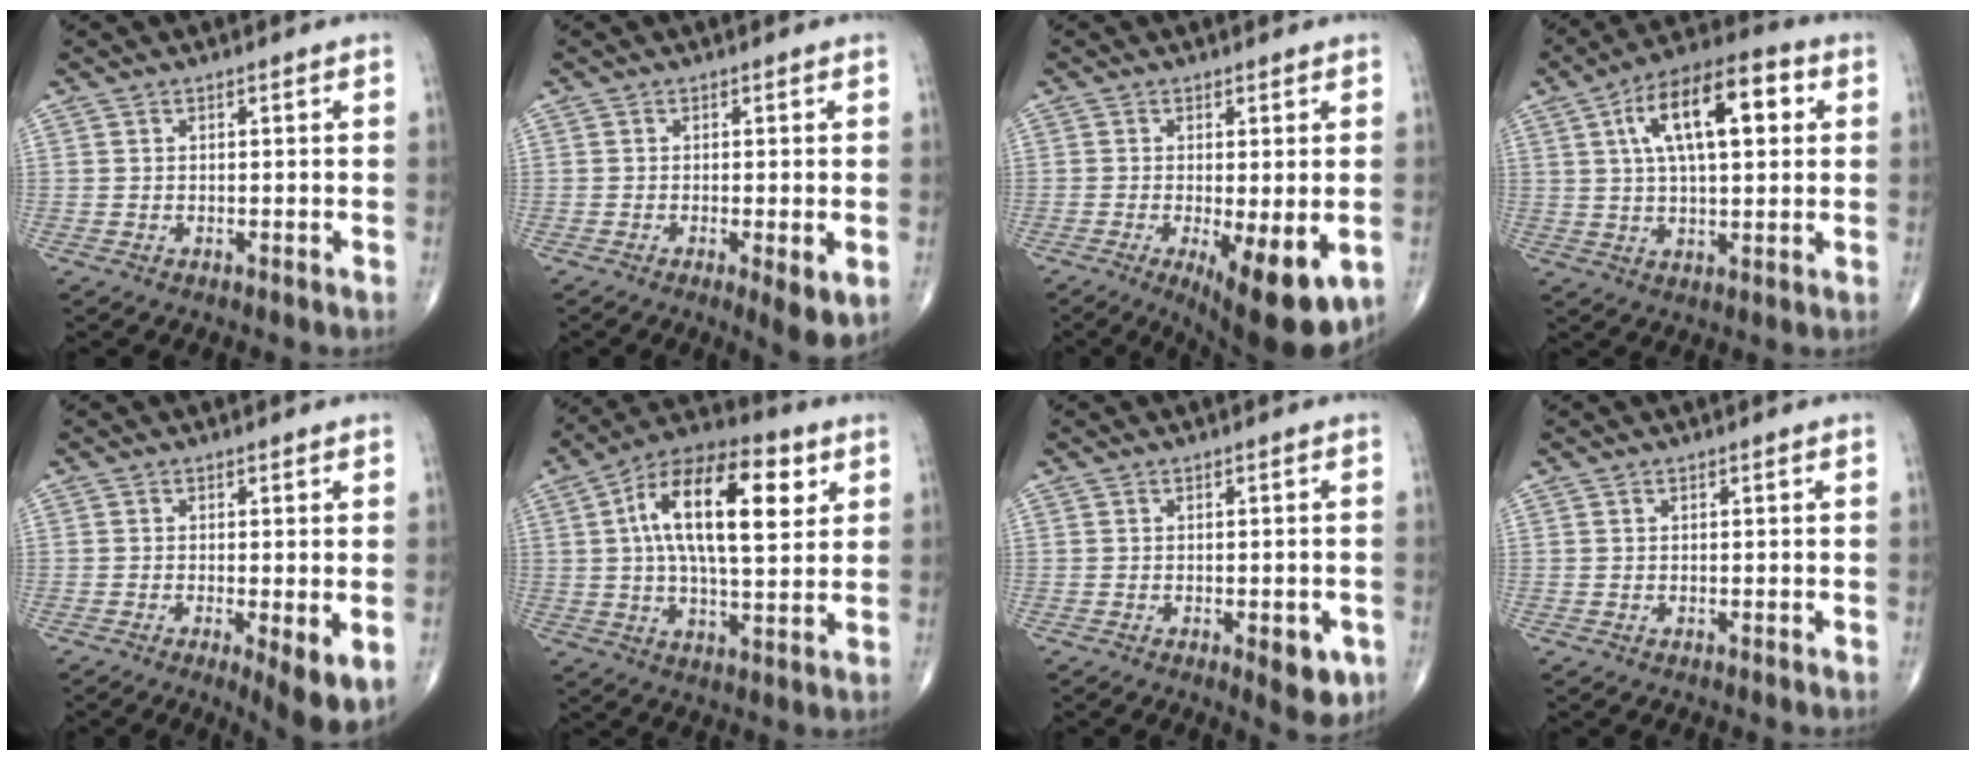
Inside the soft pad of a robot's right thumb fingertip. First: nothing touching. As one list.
[{"total": 4.5, "force": [-1.2, 1.0, 4.3], "torque": [-0.069, -0.015, -0.021]}, {"total": 11.9, "force": [-3.6, 3.7, 10.7], "torque": [-0.147, -0.024, -0.044]}, {"total": 16.3, "force": [4.6, 7.0, 14.0], "torque": [-0.215, 0.015, 0.066]}, {"total": 6.4, "force": [-1.4, 1.5, 6.0], "torque": [-0.094, -0.021, -0.023]}, {"total": 19.5, "force": [5.3, 8.4, 16.7], "torque": [-0.262, 0.004, 0.075]}, {"total": 5.2, "force": [-1.9, 2.1, 4.4], "torque": [-0.037, -0.003, -0.019]}, {"total": 0.0}]